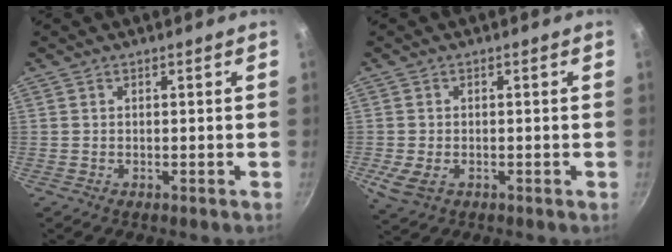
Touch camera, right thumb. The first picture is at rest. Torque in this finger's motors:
{"motor_torque": [2.78, 2.23, 0.25, 0.27, 0.13]}